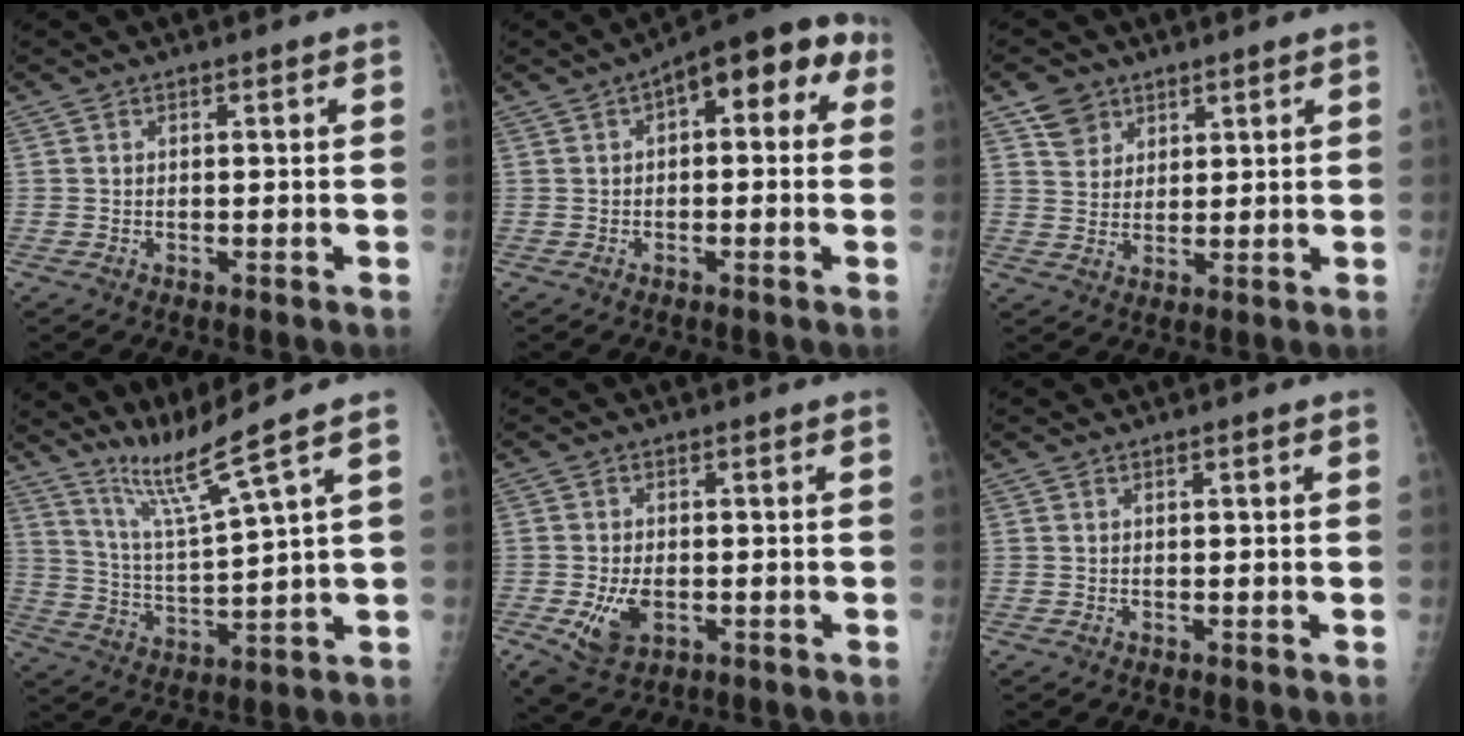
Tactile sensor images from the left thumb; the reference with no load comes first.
{"total": 12.3, "force": [3.4, 5.8, 10.3], "torque": [-0.100, 0.036, 0.034]}
{"total": 4.6, "force": [3.2, 3.3, 0.7], "torque": [0.007, -0.018, 0.063]}
{"total": 9.3, "force": [7.3, -2.4, 5.3], "torque": [-0.100, -0.062, 0.150]}
{"total": 6.1, "force": [-1.8, 3.7, 4.4], "torque": [-0.083, -0.003, -0.023]}
{"total": 0.0}